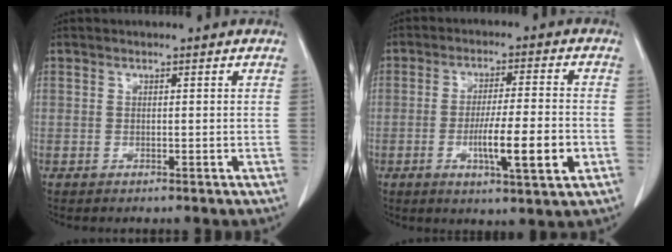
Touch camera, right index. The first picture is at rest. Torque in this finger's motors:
{"motor_torque": [1.38, -0.76, 0.73, 0.19]}